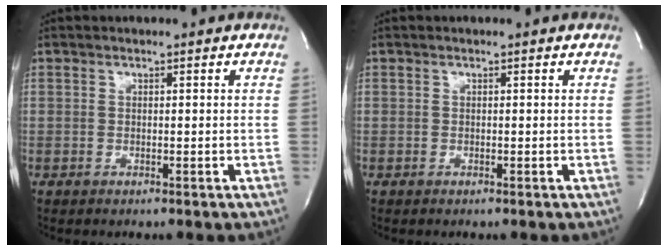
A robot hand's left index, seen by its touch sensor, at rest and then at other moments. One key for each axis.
{"total": 0.0}